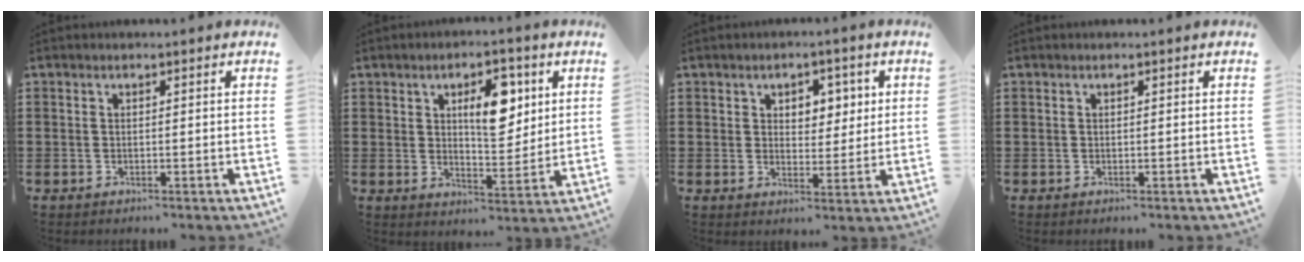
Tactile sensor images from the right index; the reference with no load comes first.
{"total": 8.3, "force": [3.1, 4.1, 6.5], "torque": [-0.093, -0.004, 0.043]}
{"total": 4.0, "force": [1.8, 3.0, 1.9], "torque": [-0.034, 0.006, 0.026]}
{"total": 0.0}